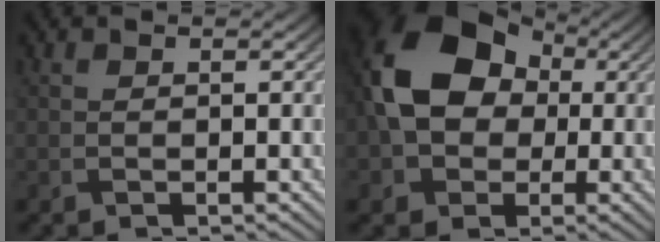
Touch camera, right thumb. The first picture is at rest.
{"total": 14.1, "force": [1.2, 10.7, 9.1], "torque": [-0.180, 0.008, 0.012]}